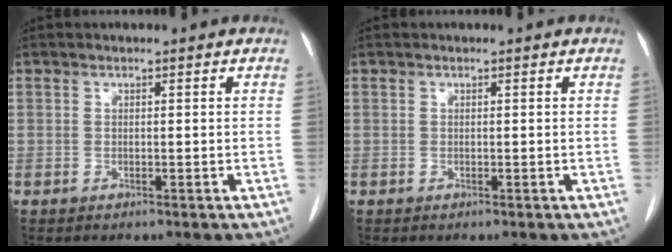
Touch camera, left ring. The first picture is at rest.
{"total": 0.0}